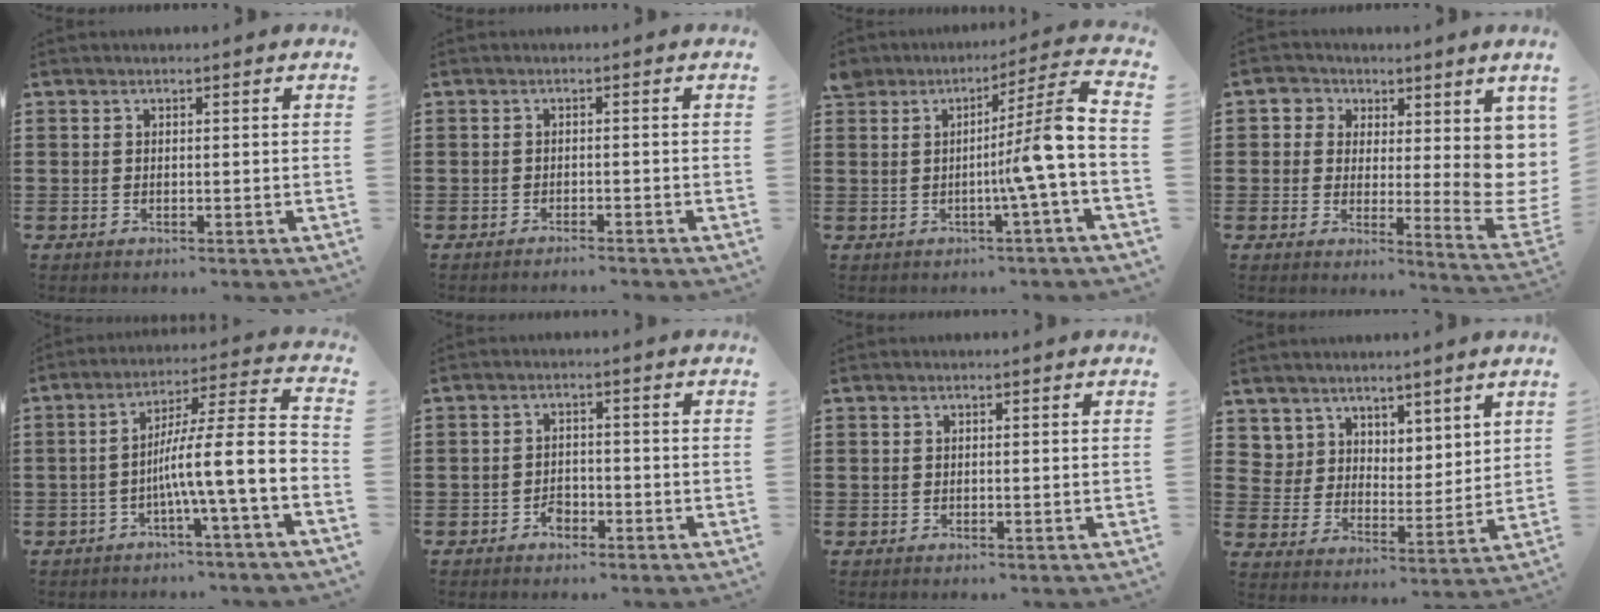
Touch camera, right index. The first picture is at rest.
{"total": 1.1, "force": [-1.1, -0.1, 0.1], "torque": [-0.005, 0.001, -0.023]}
{"total": 8.2, "force": [-1.8, -1.2, 7.9], "torque": [-0.121, -0.027, -0.040]}
{"total": 5.7, "force": [2.3, 4.5, 2.7], "torque": [-0.042, -0.024, 0.041]}
{"total": 11.1, "force": [-2.9, 0.9, 10.7], "torque": [-0.179, -0.023, -0.058]}
{"total": 2.1, "force": [-1.5, 1.2, 1.0], "torque": [-0.023, 0.001, -0.030]}
{"total": 0.0}
{"total": 5.8, "force": [5.1, 2.7, -0.8], "torque": [-0.017, -0.030, 0.096]}